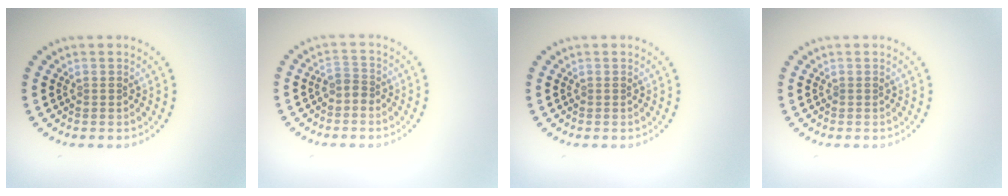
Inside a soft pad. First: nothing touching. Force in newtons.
{"total": 1.5, "press": 1.1, "slide": 1.0}
{"total": 0.0}
{"total": 0.0}